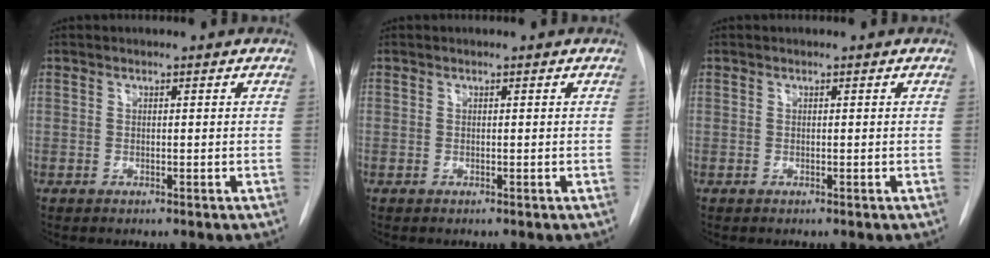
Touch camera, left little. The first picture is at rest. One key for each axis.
{"total": 0.0}
{"total": 0.0}